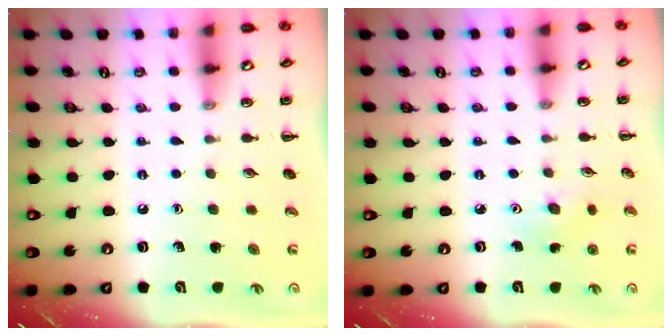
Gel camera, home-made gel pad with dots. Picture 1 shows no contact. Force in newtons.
{"total": 3.6, "press": 3.5, "slide": 1.1}